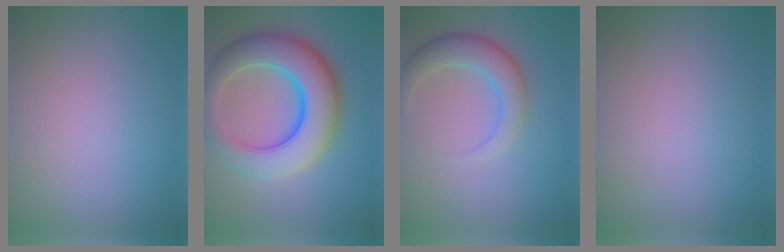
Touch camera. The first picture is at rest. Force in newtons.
{"total": 10.5, "press": 10.5, "slide": 0.2}
{"total": 4.1, "press": 4.1, "slide": 0.1}
{"total": 0.0}